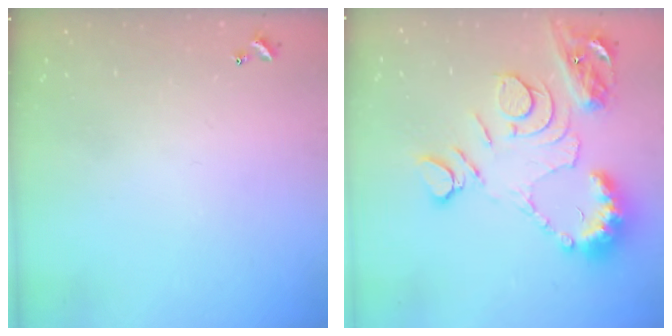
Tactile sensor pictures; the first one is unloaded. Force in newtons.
{"total": 14.4, "press": 14.3, "slide": 1.3}